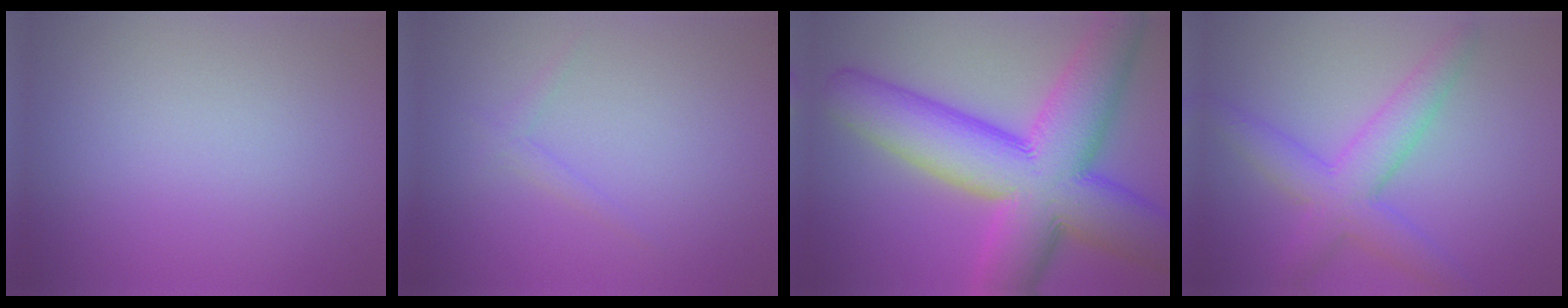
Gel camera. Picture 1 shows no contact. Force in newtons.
{"total": 1.0, "press": 1.0, "slide": 0.1}
{"total": 15.1, "press": 15.1, "slide": 0.7}
{"total": 5.1, "press": 5.1, "slide": 0.1}